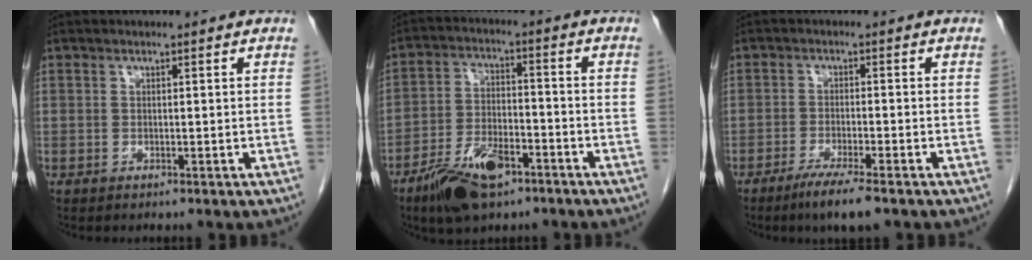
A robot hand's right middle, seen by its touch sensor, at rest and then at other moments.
{"total": 10.2, "force": [-6.4, 4.0, 6.9], "torque": [-0.135, -0.003, -0.113]}
{"total": 5.9, "force": [-4.1, 0.2, 4.2], "torque": [-0.075, -0.014, -0.068]}